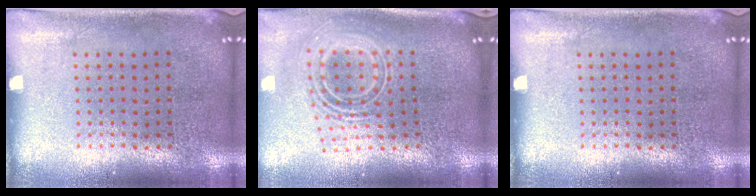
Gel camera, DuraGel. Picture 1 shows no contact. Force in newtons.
{"total": 2.6, "press": 1.8, "slide": 1.9}
{"total": 0.0}